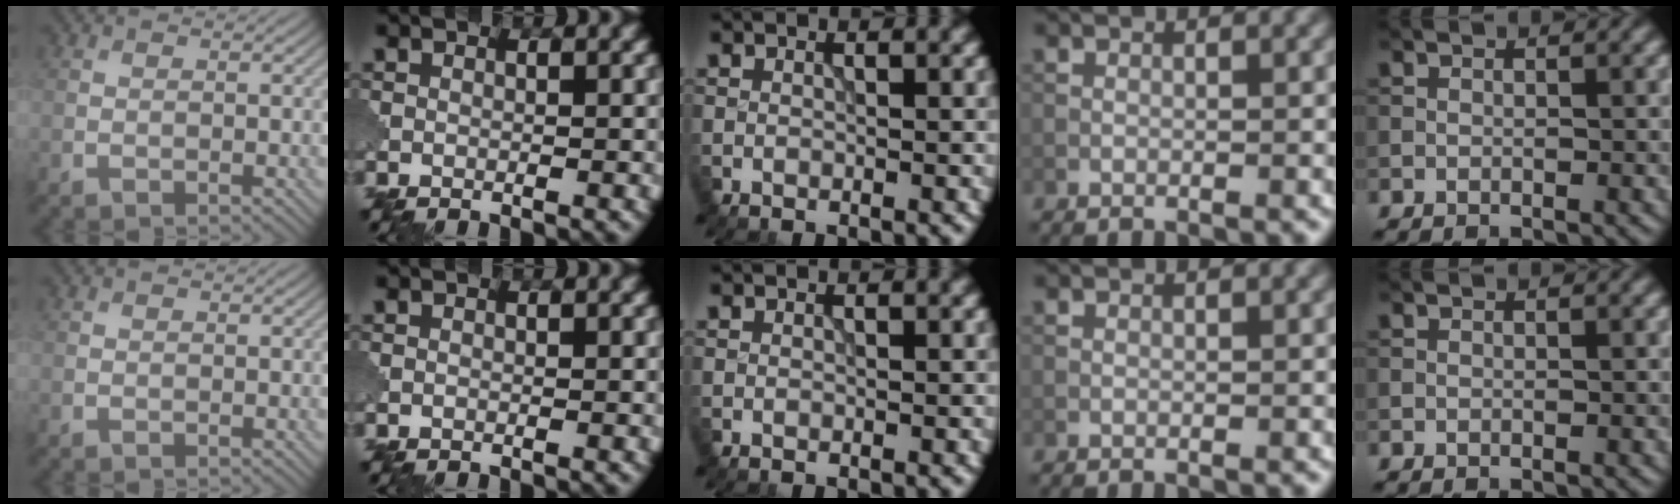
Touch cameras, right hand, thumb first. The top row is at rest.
{}